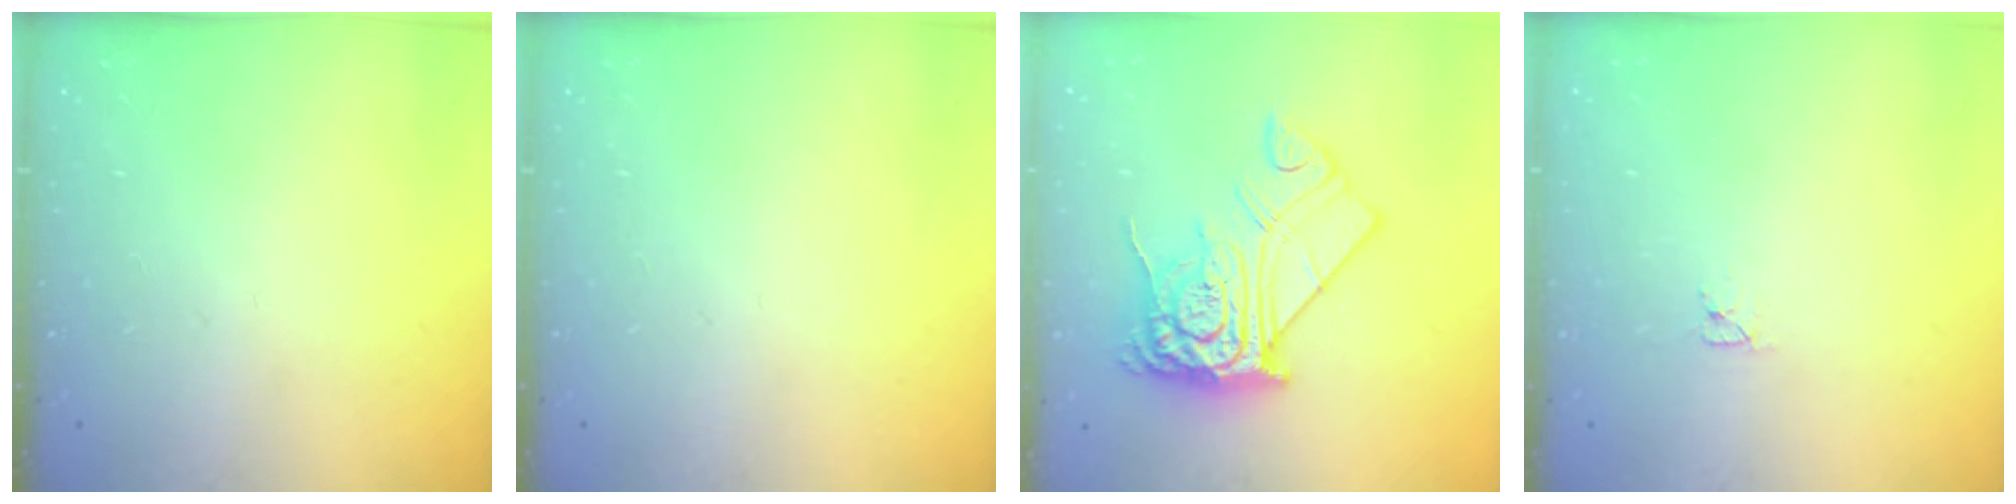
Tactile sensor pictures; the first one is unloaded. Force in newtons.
{"total": 0.0}
{"total": 15.7, "press": 15.6, "slide": 1.6}
{"total": 2.6, "press": 2.6, "slide": 0.3}